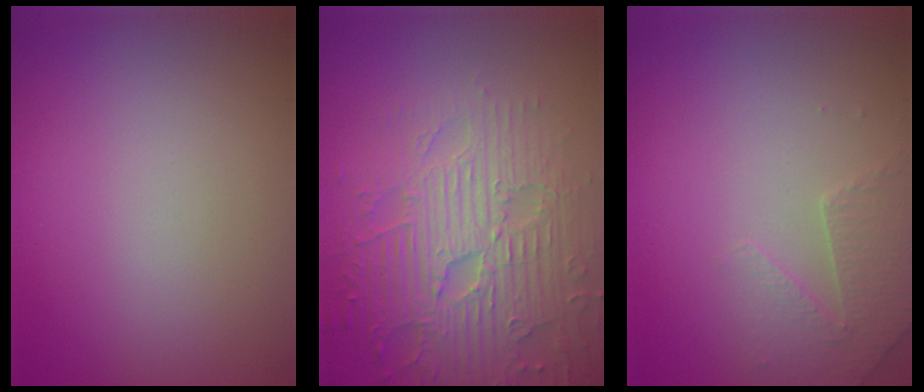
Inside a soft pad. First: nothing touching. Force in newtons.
{"total": 7.7, "press": 5.9, "slide": 4.8}
{"total": 2.3, "press": 2.2, "slide": 0.6}